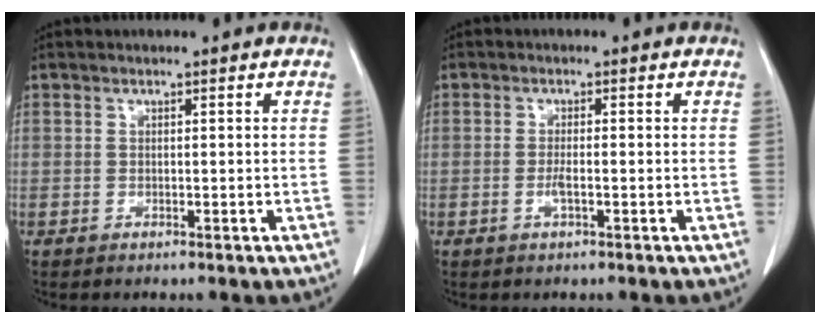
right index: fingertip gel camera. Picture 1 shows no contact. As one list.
[{"total": 1.7, "force": [-0.6, 0.1, 1.7], "torque": [-0.034, -0.002, -0.012]}]